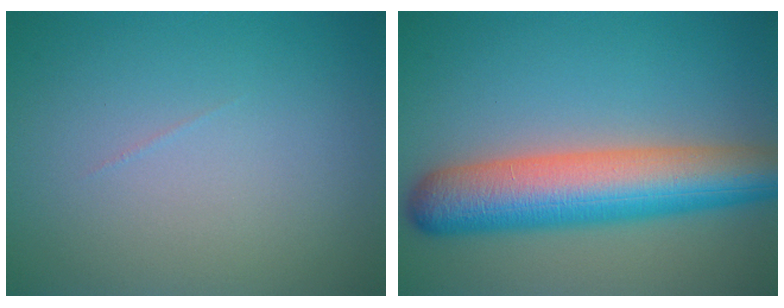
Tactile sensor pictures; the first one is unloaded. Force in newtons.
{"total": 9.5, "press": 9.5, "slide": 0.2}